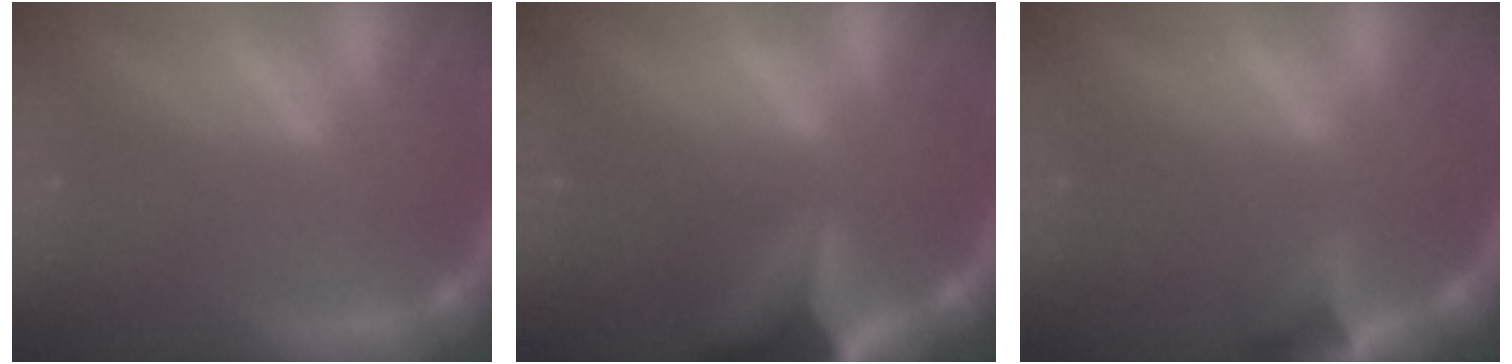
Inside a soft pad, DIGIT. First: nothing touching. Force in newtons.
{"total": 8.4}
{"total": 3.4}